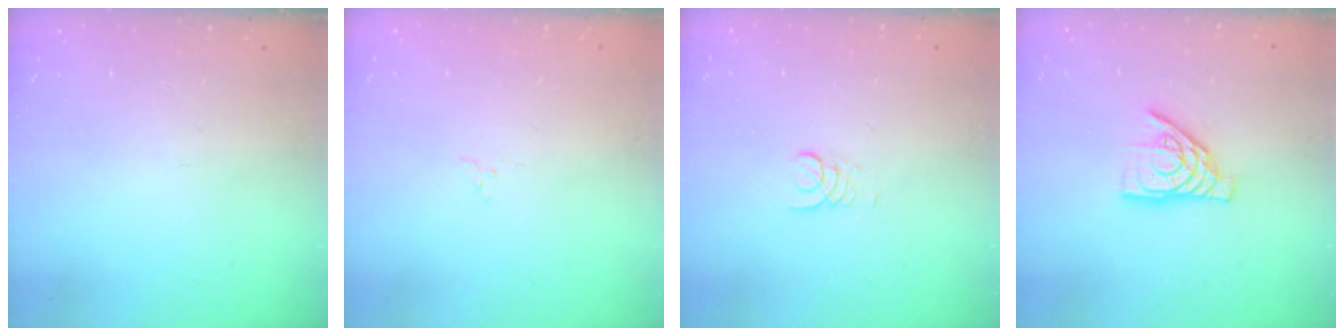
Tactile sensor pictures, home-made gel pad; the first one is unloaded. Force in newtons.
{"total": 4.6, "press": 4.6, "slide": 0.4}
{"total": 1.4, "press": 1.4, "slide": 0.2}
{"total": 10.8, "press": 10.8, "slide": 0.8}